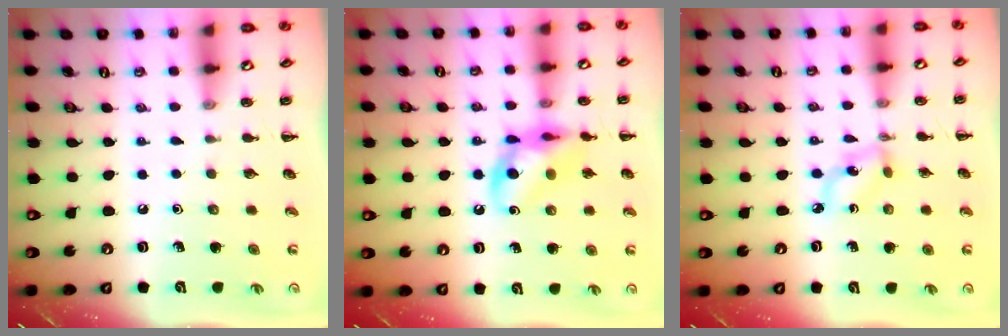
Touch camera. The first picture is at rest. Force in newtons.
{"total": 12.3, "press": 12.1, "slide": 2.2}
{"total": 4.0, "press": 3.9, "slide": 1.0}